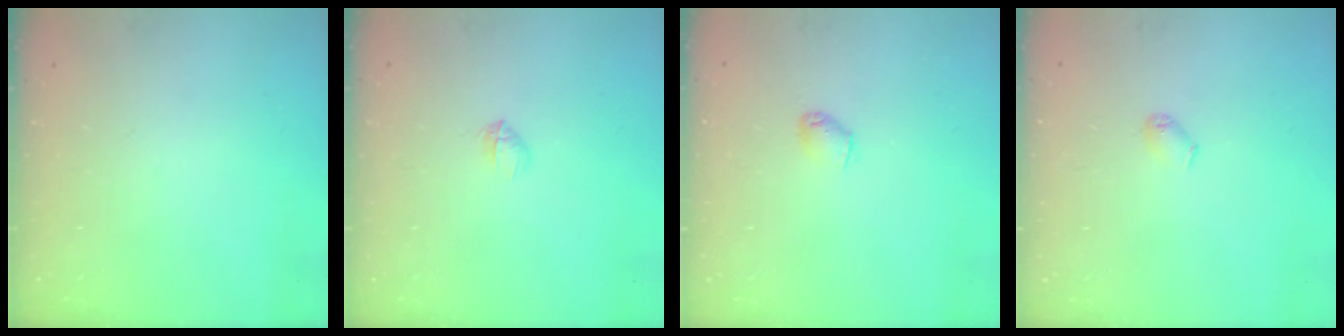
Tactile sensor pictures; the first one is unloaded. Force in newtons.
{"total": 2.8, "press": 2.7, "slide": 0.7}
{"total": 3.3, "press": 3.2, "slide": 0.7}
{"total": 5.0, "press": 4.9, "slide": 0.6}